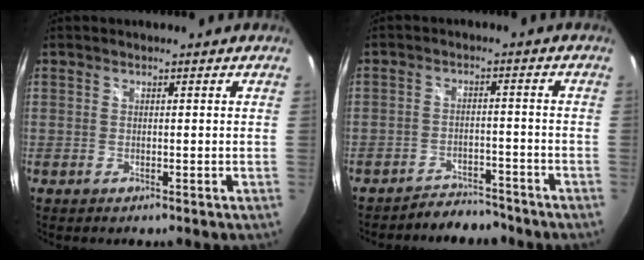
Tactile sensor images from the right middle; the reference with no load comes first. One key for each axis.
{"total": 5.8, "fx": -5.4, "fy": 1.9, "fz": 0.5, "tx": -0.020, "ty": 0.010, "tz": -0.075}